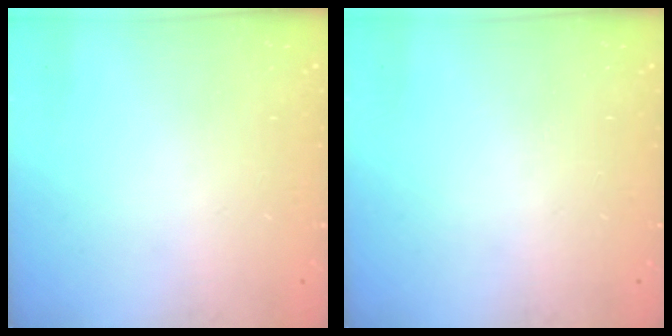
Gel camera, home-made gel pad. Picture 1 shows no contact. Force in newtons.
{"total": 0.0}